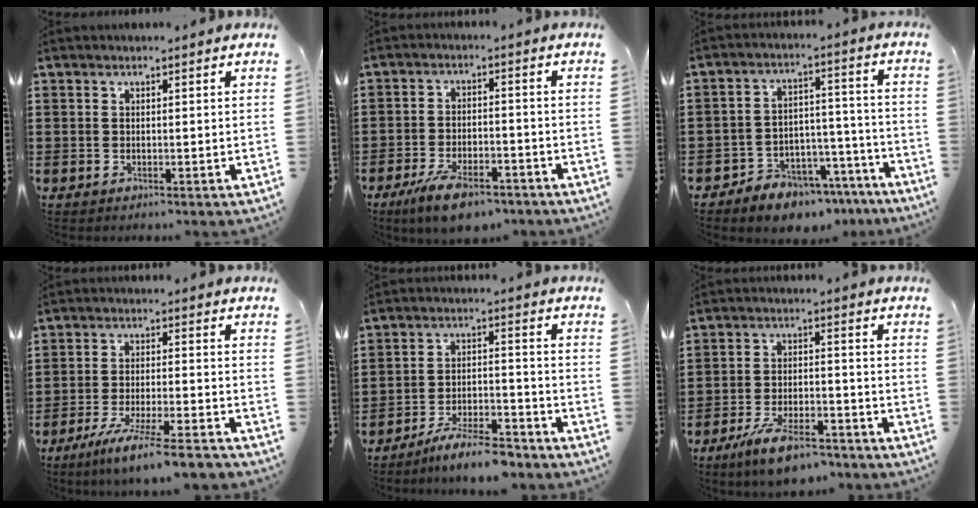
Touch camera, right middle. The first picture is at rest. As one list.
[{"total": 6.9, "force": [-5.3, 2.0, 4.0], "torque": [-0.089, -0.003, -0.100]}, {"total": 6.3, "force": [-5.9, 2.4, 0.3], "torque": [-0.006, 0.027, -0.114]}, {"total": 7.2, "force": [-6.1, -0.4, 3.8], "torque": [-0.068, -0.017, -0.110]}, {"total": 7.3, "force": [-6.7, 0.5, 2.9], "torque": [-0.054, 0.003, -0.126]}, {"total": 7.7, "force": [-6.3, 1.6, 4.0], "torque": [-0.087, 0.003, -0.120]}]